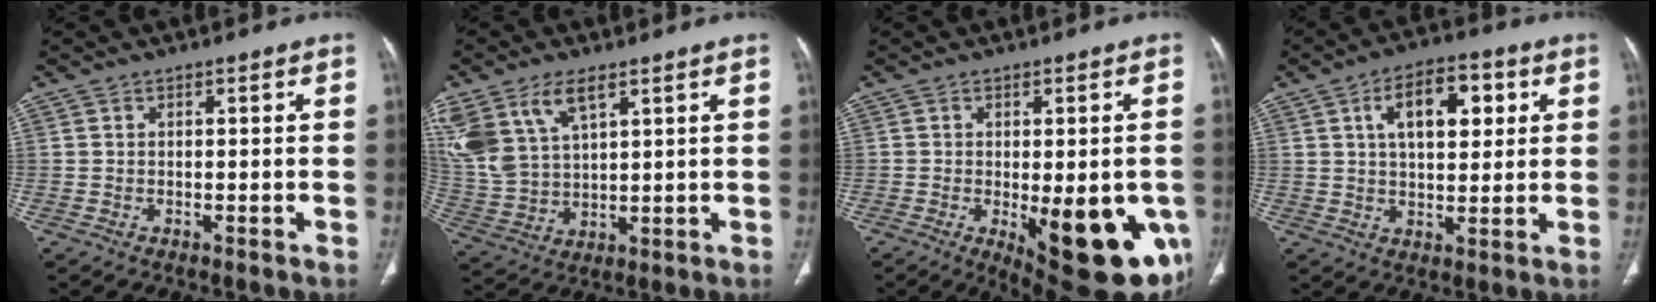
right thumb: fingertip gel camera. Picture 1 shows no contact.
{"total": 14.7, "force": [7.6, 8.0, 9.7], "torque": [-0.212, -0.013, 0.162]}
{"total": 19.0, "force": [-5.8, 7.2, 16.6], "torque": [-0.150, -0.013, -0.053]}
{"total": 11.8, "force": [3.8, 6.3, 9.2], "torque": [-0.110, 0.004, 0.059]}